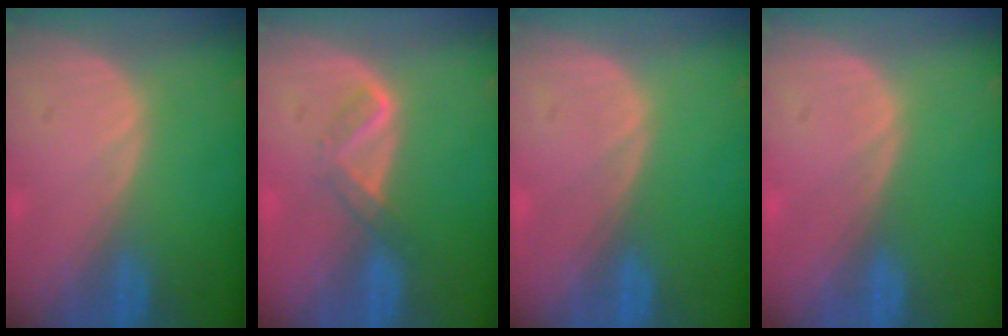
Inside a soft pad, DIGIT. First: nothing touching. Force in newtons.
{"total": 2.8, "press": 2.7, "slide": 0.7}
{"total": 0.0}
{"total": 0.0}